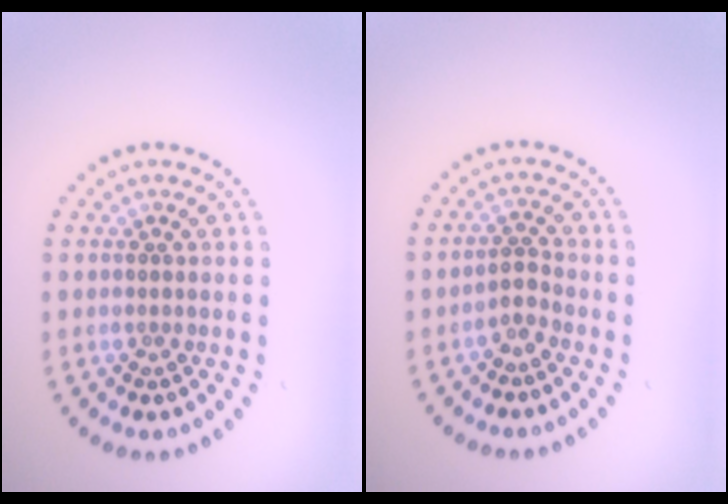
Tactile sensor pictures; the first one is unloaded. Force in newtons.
{"total": 1.6, "press": 1.2, "slide": 1.1}